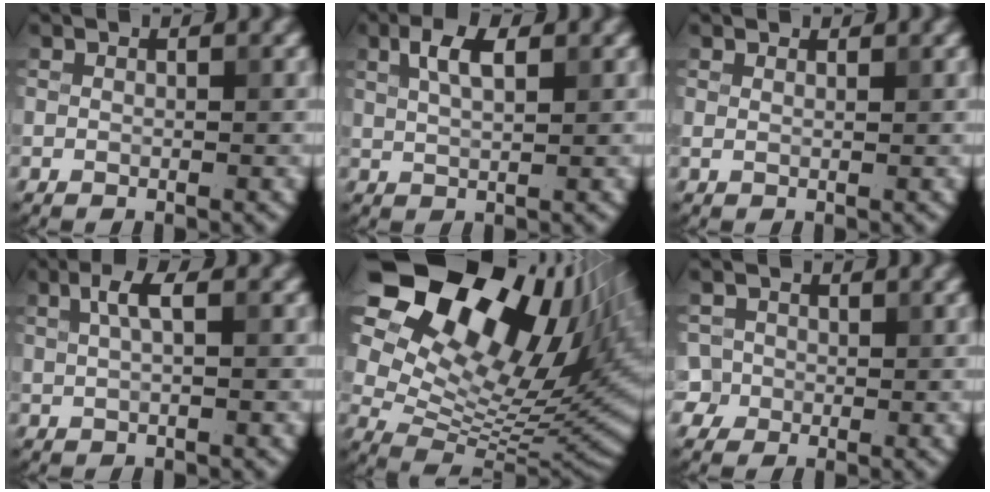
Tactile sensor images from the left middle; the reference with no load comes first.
{"total": 2.9, "force": [1.3, 1.1, 2.4], "torque": [-0.047, 0.005, 0.024]}
{"total": 1.0, "force": [0.9, 0.3, 0.3], "torque": [-0.010, -0.004, 0.009]}
{"total": 2.2, "force": [0.8, 0.6, 2.0], "torque": [-0.036, 0.005, 0.014]}
{"total": 18.8, "force": [10.3, 10.4, 11.7], "torque": [-0.199, 0.033, 0.171]}
{"total": 2.5, "force": [0.1, 2.4, 0.6], "torque": [-0.005, 0.021, -0.004]}